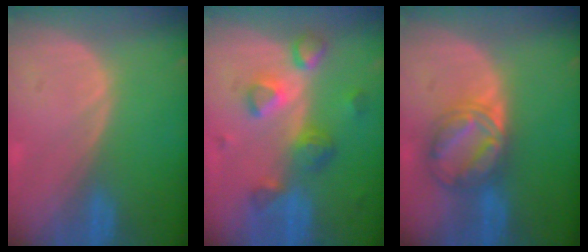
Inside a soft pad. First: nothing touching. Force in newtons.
{"total": 7.7, "press": 6.9, "slide": 3.5}
{"total": 6.9, "press": 6.9, "slide": 0.4}